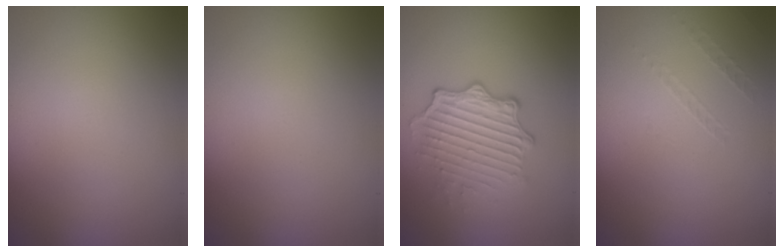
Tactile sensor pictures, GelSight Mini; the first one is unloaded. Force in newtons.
{"total": 0.0}
{"total": 4.7, "press": 3.4, "slide": 3.2}
{"total": 0.5, "press": 0.2, "slide": 0.5}